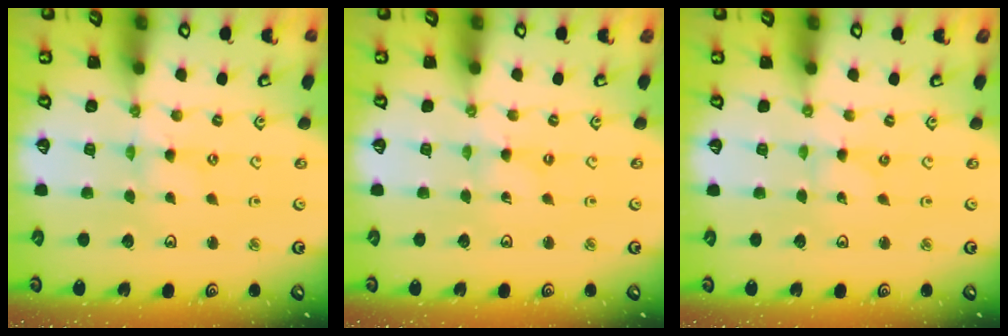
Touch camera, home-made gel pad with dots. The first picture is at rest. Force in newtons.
{"total": 0.0}
{"total": 0.0}